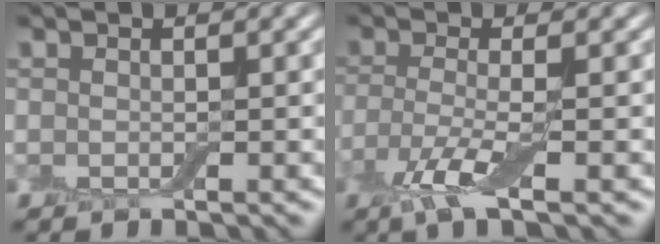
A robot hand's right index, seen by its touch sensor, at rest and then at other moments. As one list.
[{"total": 3.2, "force": [-1.5, 0.6, 2.8], "torque": [-0.065, -0.005, -0.034]}]